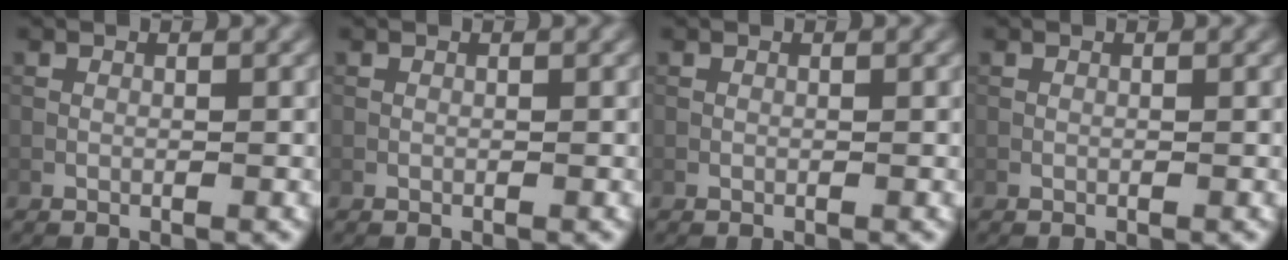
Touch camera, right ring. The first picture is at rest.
{"total": 0.0}
{"total": 0.0}
{"total": 0.0}